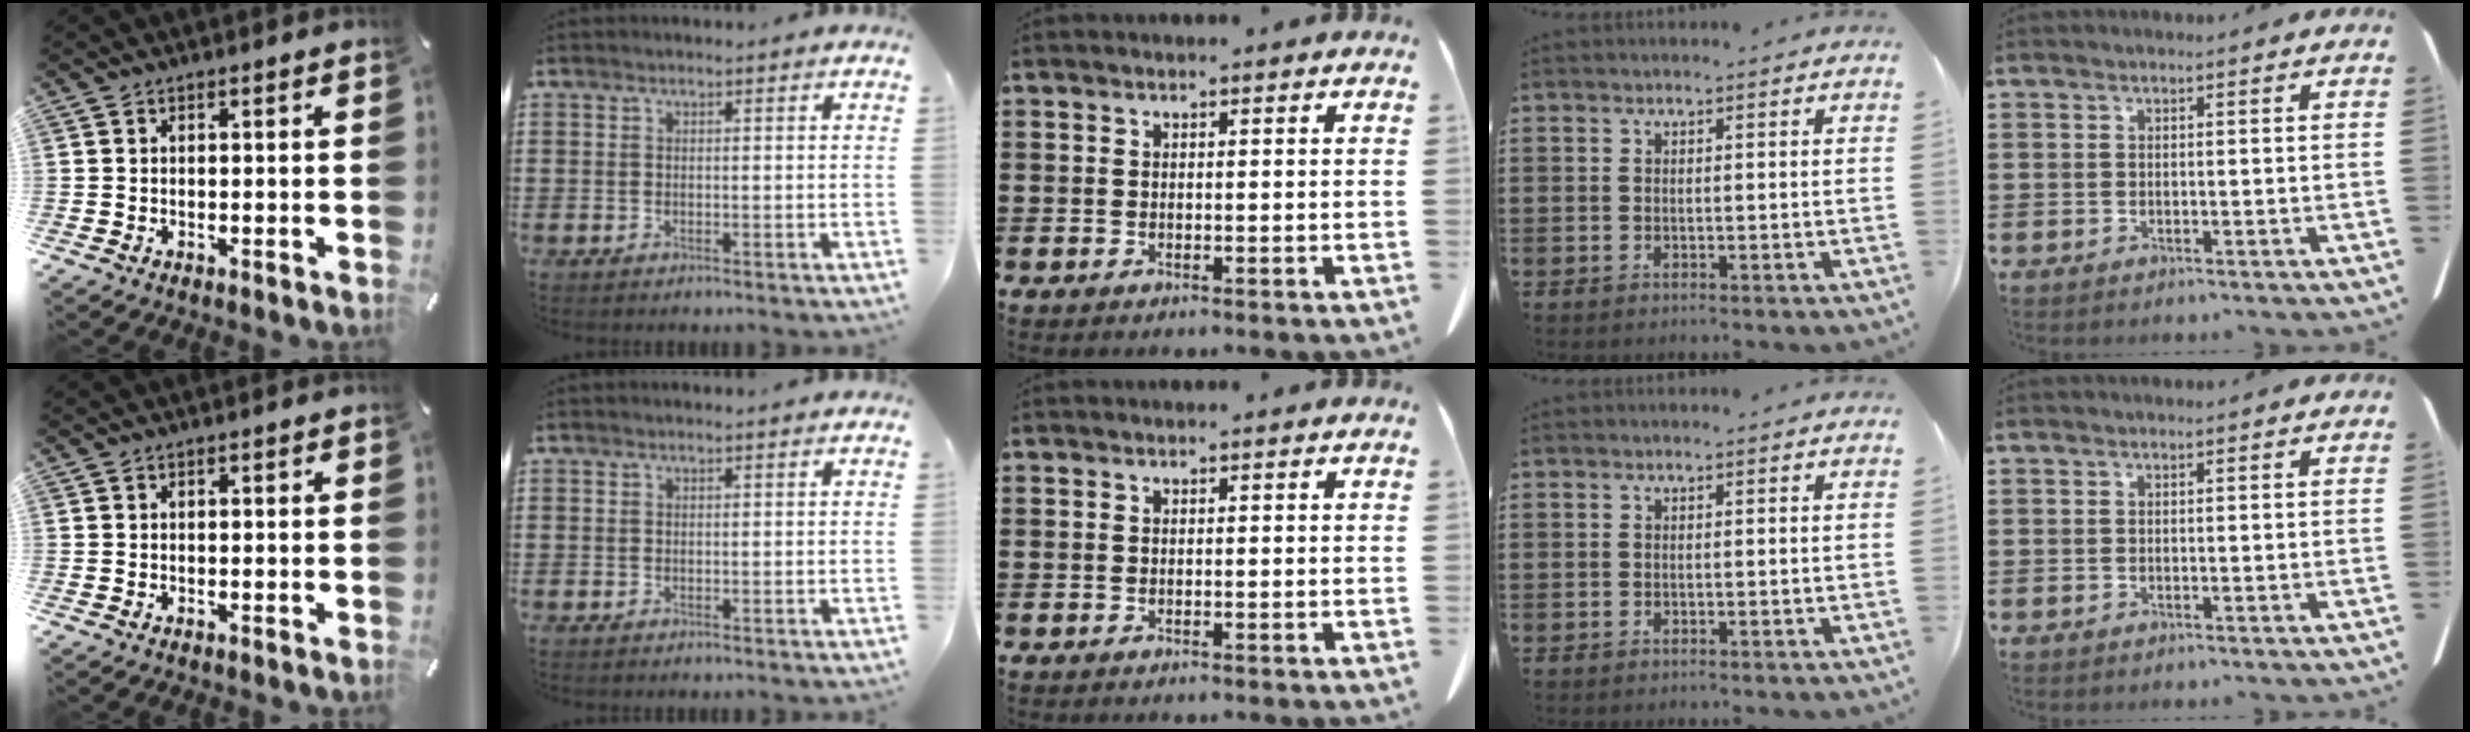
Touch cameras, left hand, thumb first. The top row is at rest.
{}